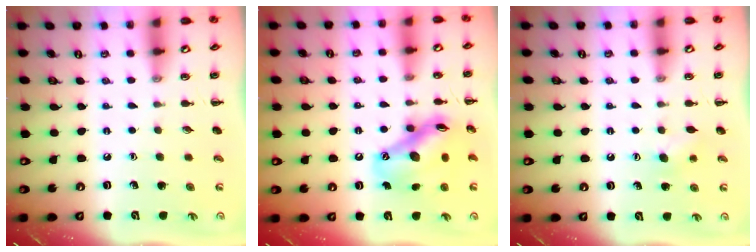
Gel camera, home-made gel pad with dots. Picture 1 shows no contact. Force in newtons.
{"total": 15.3, "press": 14.9, "slide": 3.4}
{"total": 5.7, "press": 5.6, "slide": 1.1}